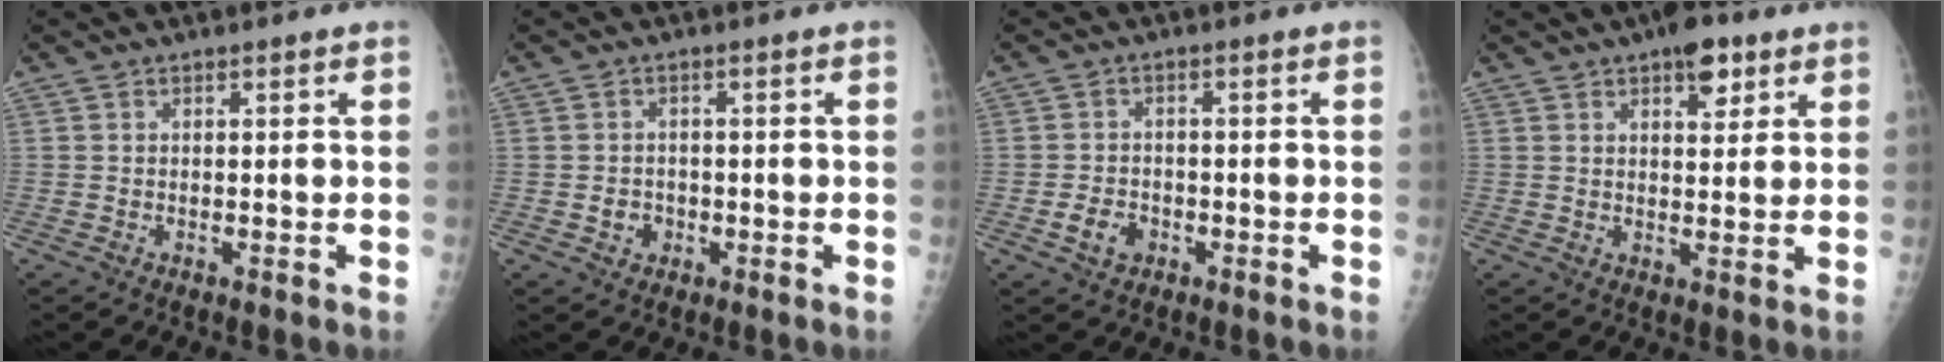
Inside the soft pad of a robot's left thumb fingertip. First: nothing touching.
{"total": 2.6, "force": [-0.7, 2.4, 0.9], "torque": [-0.001, 0.006, -0.007]}
{"total": 3.8, "force": [-1.5, 2.9, 1.9], "torque": [-0.025, 0.008, -0.023]}
{"total": 6.5, "force": [3.8, 3.0, 4.3], "torque": [-0.037, -0.015, 0.049]}